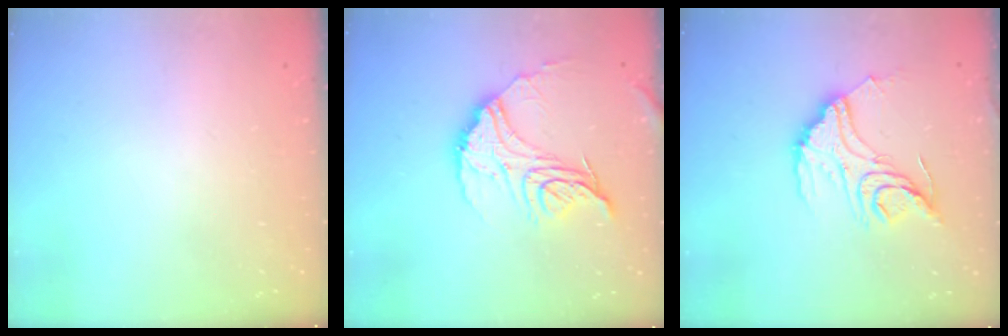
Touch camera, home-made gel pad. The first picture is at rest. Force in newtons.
{"total": 16.1, "press": 16.1, "slide": 1.1}
{"total": 16.3, "press": 16.3, "slide": 1.3}